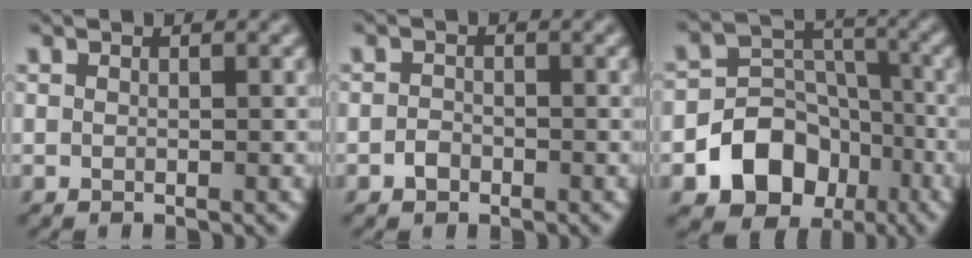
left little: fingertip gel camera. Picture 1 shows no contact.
{"total": 1.2, "force": [-0.8, 0.8, 0.3], "torque": [-0.004, 0.000, -0.018]}
{"total": 9.5, "force": [-4.6, 7.4, 3.7], "torque": [-0.043, -0.001, -0.106]}